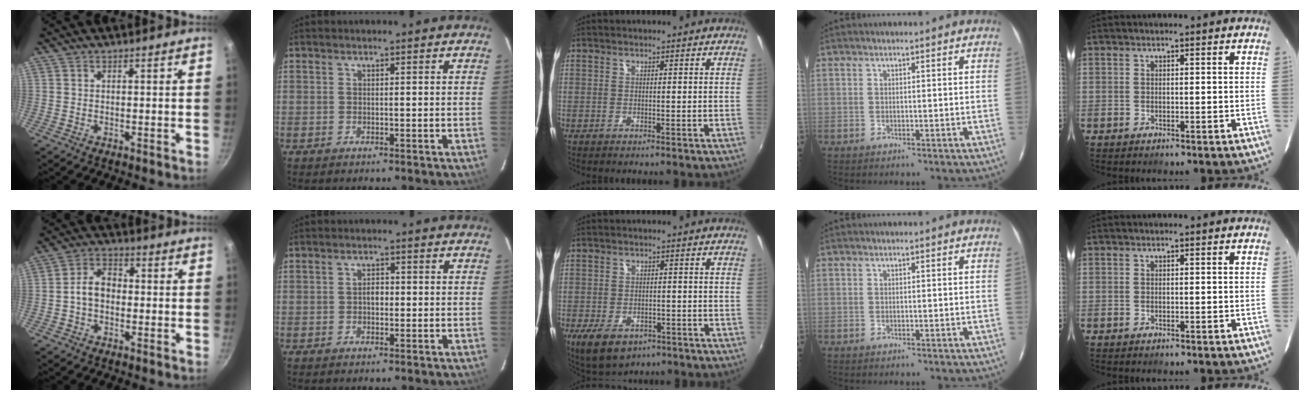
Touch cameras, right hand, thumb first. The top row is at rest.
{"thumb": {"total": 6.4, "force": [-0.7, 4.6, 4.4], "torque": [-0.055, 0.025, -0.024]}, "index": {"total": 1.8, "force": [-0.2, 1.3, 1.2], "torque": [-0.021, 0.007, -0.005]}, "middle": {"total": 8.4, "force": [-4.7, 4.7, 5.1], "torque": [-0.108, -0.026, -0.076]}}